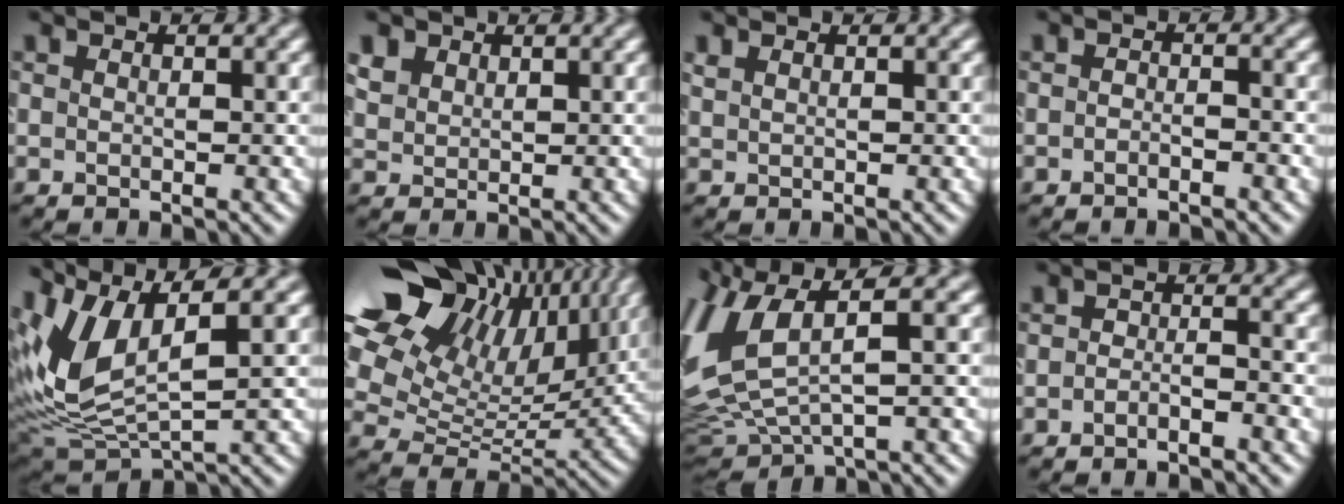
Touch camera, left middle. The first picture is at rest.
{"total": 1.5, "force": [1.1, 1.1, 0.1], "torque": [-0.004, 0.008, 0.025]}
{"total": 0.9, "force": [0.8, 0.2, 0.3], "torque": [-0.006, 0.003, 0.015]}
{"total": 1.1, "force": [-1.1, 0.1, 0.2], "torque": [-0.003, 0.004, -0.022]}
{"total": 7.3, "force": [2.6, 3.0, 6.1], "torque": [-0.145, 0.005, 0.057]}
{"total": 16.8, "force": [9.0, 10.3, 9.8], "torque": [-0.209, 0.059, 0.153]}
{"total": 7.4, "force": [1.7, 3.6, 6.2], "torque": [-0.155, 0.001, 0.038]}
{"total": 1.7, "force": [-1.6, 0.2, 0.5], "torque": [-0.009, 0.006, -0.033]}